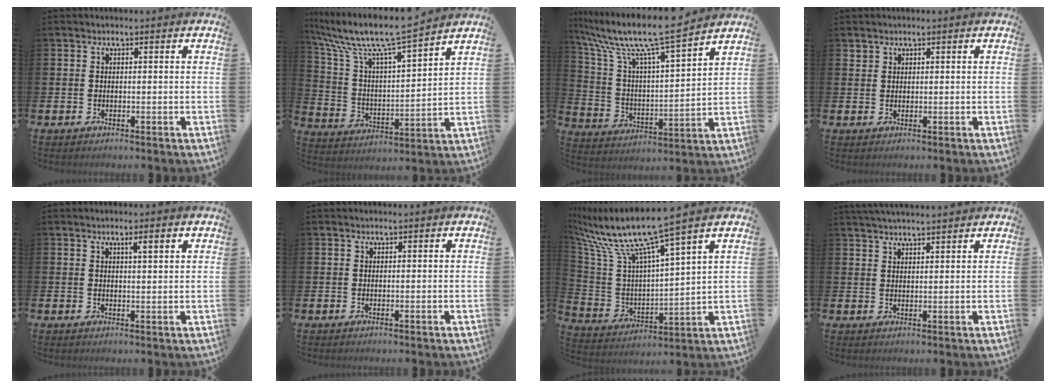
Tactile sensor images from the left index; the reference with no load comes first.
{"total": 10.7, "force": [9.4, 1.0, 5.1], "torque": [-0.139, -0.059, 0.156]}
{"total": 11.7, "force": [10.0, 1.2, 5.9], "torque": [-0.147, -0.065, 0.165]}
{"total": 1.3, "force": [1.2, 0.5, 0.0], "torque": [0.008, 0.000, 0.021]}
{"total": 2.2, "force": [1.5, 0.4, 1.7], "torque": [-0.023, 0.000, 0.022]}
{"total": 0.0}
{"total": 10.7, "force": [8.7, 0.2, 6.2], "torque": [-0.160, -0.060, 0.141]}
{"total": 3.0, "force": [3.0, -0.1, 0.5], "torque": [-0.012, -0.010, 0.054]}